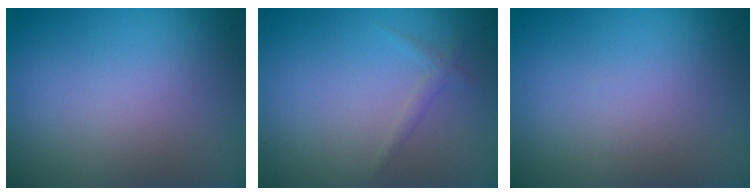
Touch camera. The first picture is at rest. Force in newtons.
{"total": 0.9, "press": 0.9, "slide": 0.1}
{"total": 0.0}